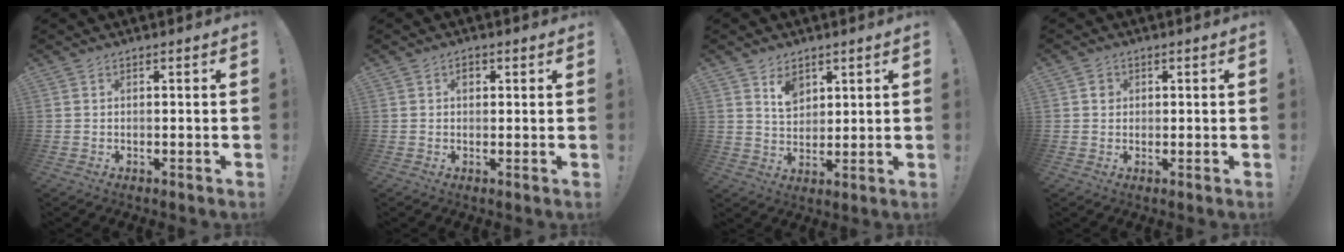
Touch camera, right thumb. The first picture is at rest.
{"total": 1.8, "force": [0.6, 1.3, 1.0], "torque": [-0.012, 0.001, 0.009]}
{"total": 6.5, "force": [4.0, 4.5, 2.5], "torque": [-0.032, -0.022, 0.074]}
{"total": 2.1, "force": [0.3, 2.0, 0.6], "torque": [0.003, -0.001, 0.003]}